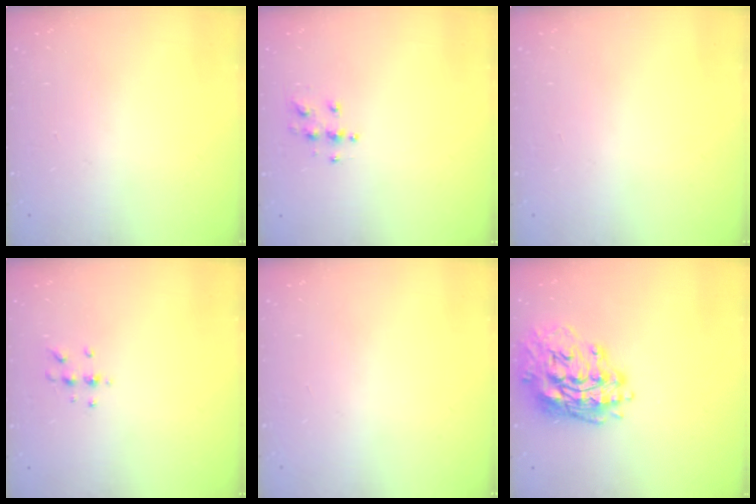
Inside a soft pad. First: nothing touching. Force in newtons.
{"total": 4.9, "press": 4.9, "slide": 0.2}
{"total": 0.0}
{"total": 4.0, "press": 3.8, "slide": 1.2}
{"total": 0.0}
{"total": 17.1, "press": 16.9, "slide": 2.4}